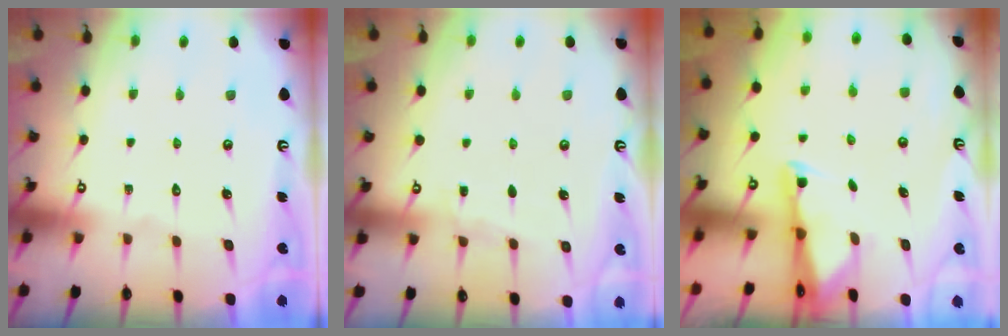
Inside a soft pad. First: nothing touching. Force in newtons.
{"total": 3.1, "press": 3.1, "slide": 0.4}
{"total": 1.9, "press": 1.9, "slide": 0.4}